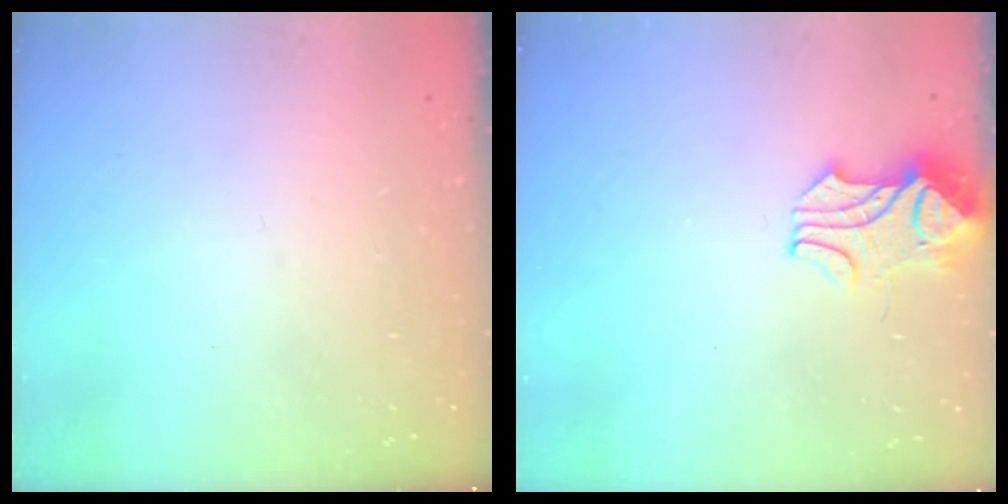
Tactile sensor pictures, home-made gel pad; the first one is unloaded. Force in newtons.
{"total": 2.4, "press": 2.3, "slide": 0.9}